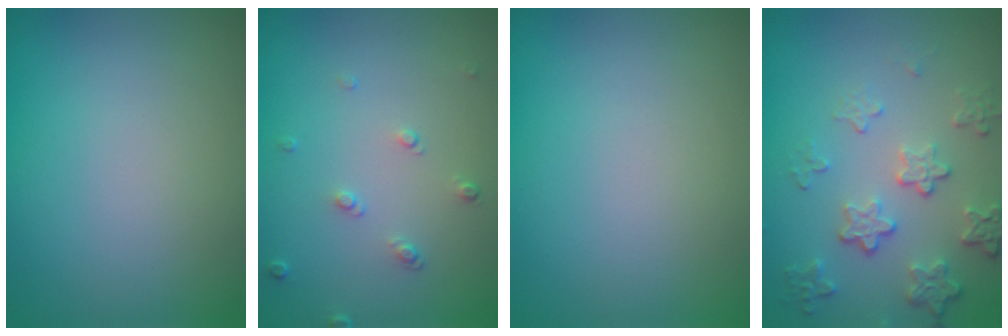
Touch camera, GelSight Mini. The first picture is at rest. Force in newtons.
{"total": 1.1, "press": 0.8, "slide": 0.8}
{"total": 0.0}
{"total": 4.2, "press": 3.2, "slide": 2.7}